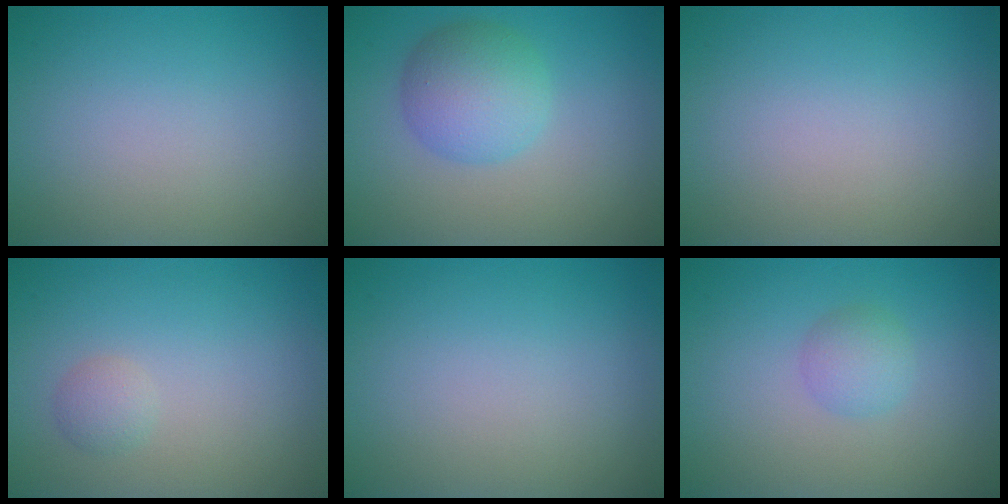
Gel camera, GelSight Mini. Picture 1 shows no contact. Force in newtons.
{"total": 4.6, "press": 4.6, "slide": 0.1}
{"total": 0.0}
{"total": 1.2, "press": 1.1, "slide": 0.1}
{"total": 0.0}
{"total": 1.8, "press": 1.8, "slide": 0.0}